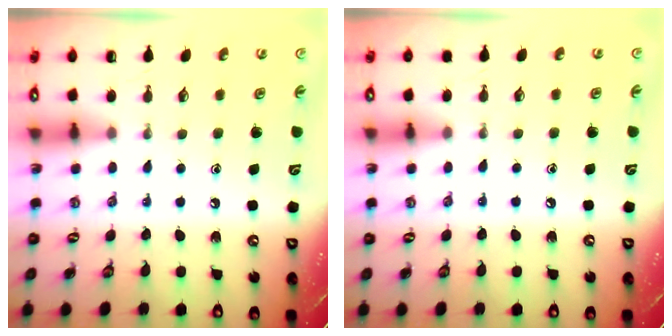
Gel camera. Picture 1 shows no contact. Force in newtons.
{"total": 3.9, "press": 3.9, "slide": 0.5}